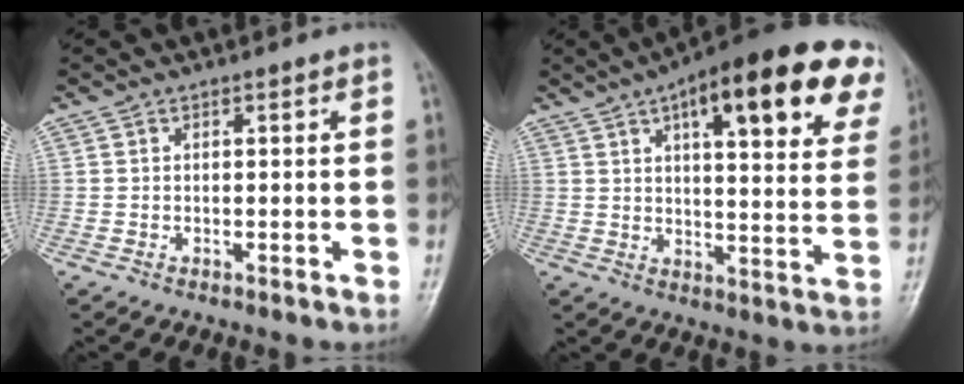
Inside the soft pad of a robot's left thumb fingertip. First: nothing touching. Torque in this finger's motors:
{"motor_torque": [0.97, 1.03, 1.69, -1.08, 0.15]}